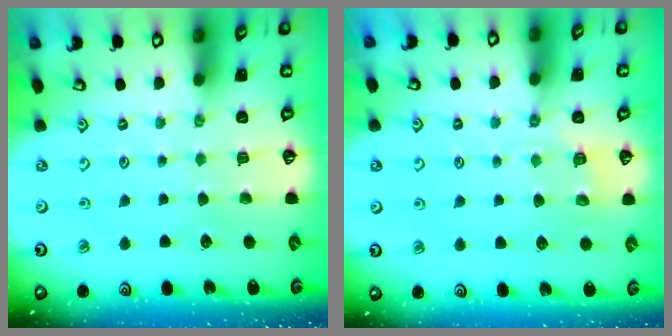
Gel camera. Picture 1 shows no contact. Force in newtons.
{"total": 3.5, "press": 3.1, "slide": 1.8}